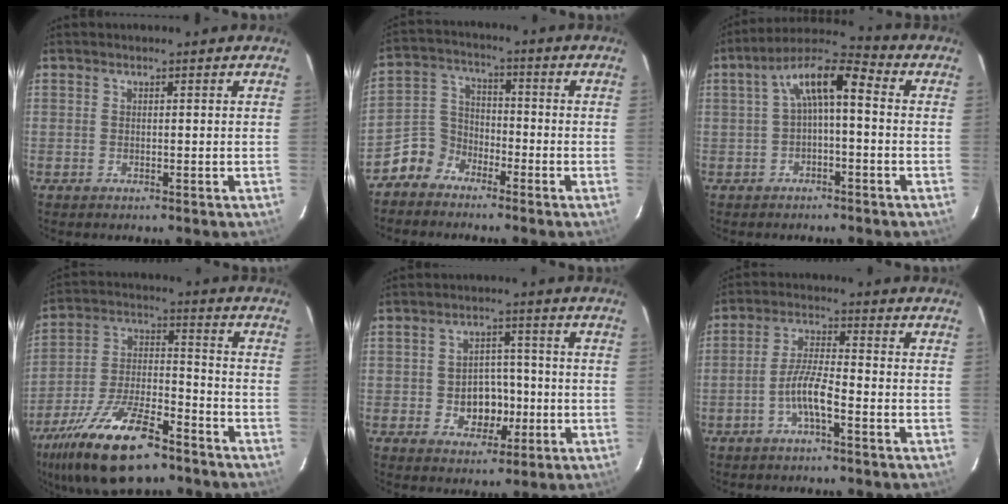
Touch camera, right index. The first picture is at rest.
{"total": 6.6, "force": [-4.8, 4.4, 0.7], "torque": [-0.019, 0.033, -0.106]}
{"total": 8.3, "force": [-0.1, 2.7, 7.8], "torque": [-0.153, 0.029, -0.005]}
{"total": 20.0, "force": [-13.6, 7.0, 12.9], "torque": [-0.259, -0.023, -0.237]}
{"total": 7.2, "force": [-1.7, 5.6, 4.1], "torque": [-0.080, 0.012, -0.013]}
{"total": 6.1, "force": [-3.0, 0.8, 5.2], "torque": [-0.108, 0.009, -0.058]}